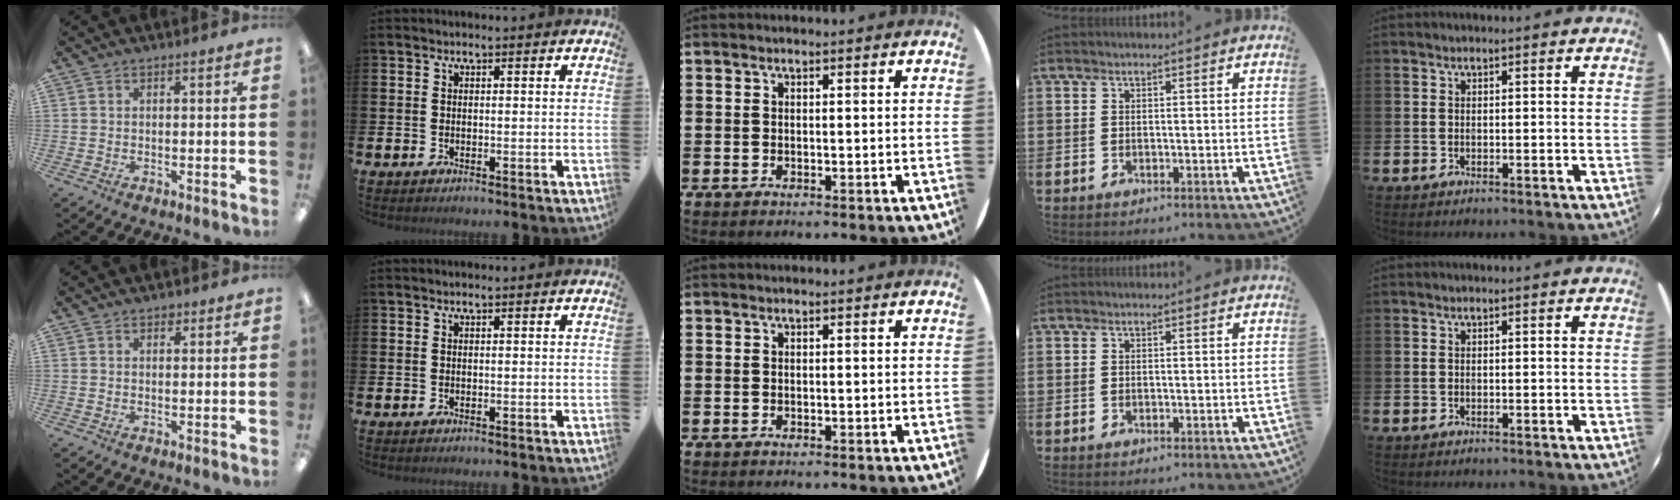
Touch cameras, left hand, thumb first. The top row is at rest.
{"thumb": {"total": 1.6, "force": [1.2, 0.9, 0.5], "torque": [-0.003, -0.002, 0.020]}}